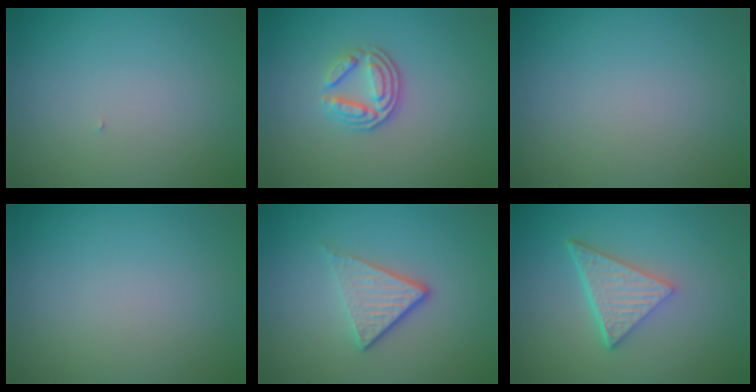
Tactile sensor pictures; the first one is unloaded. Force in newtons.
{"total": 3.5, "press": 2.7, "slide": 2.2}
{"total": 0.0}
{"total": 0.0}
{"total": 3.7, "press": 2.5, "slide": 2.7}
{"total": 4.9, "press": 3.5, "slide": 3.4}